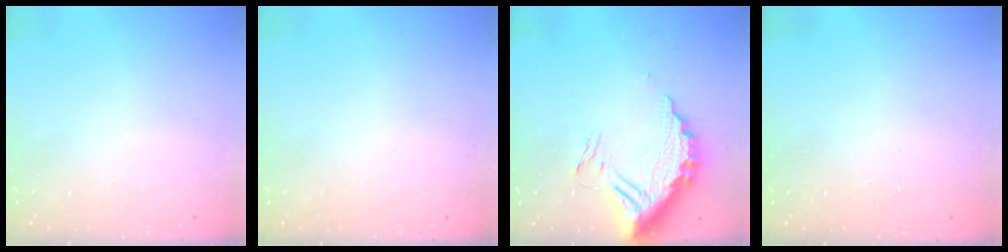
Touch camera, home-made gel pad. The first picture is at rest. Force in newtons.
{"total": 0.0}
{"total": 11.4, "press": 11.4, "slide": 0.9}
{"total": 3.8, "press": 3.8, "slide": 0.2}